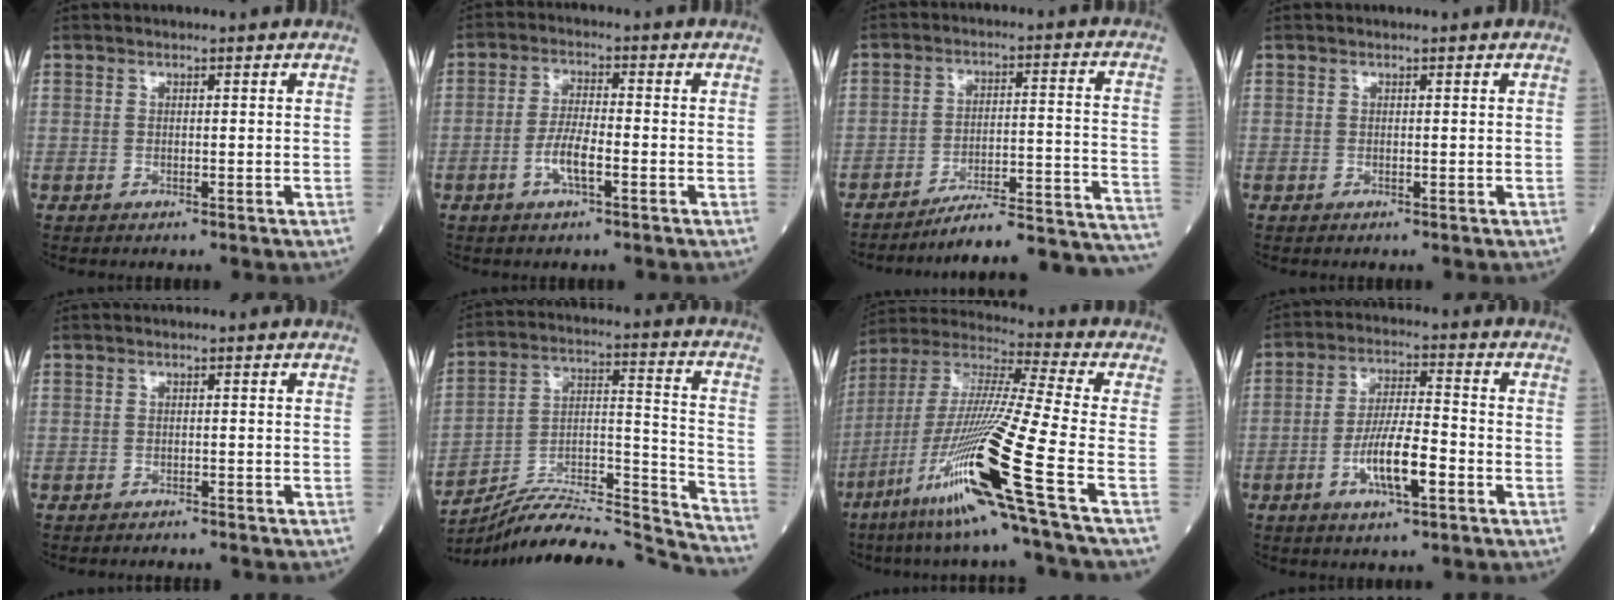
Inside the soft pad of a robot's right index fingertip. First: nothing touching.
{"total": 4.9, "force": [-1.9, 1.1, 4.4], "torque": [-0.087, 0.003, -0.036]}
{"total": 20.5, "force": [-19.6, -0.5, 6.2], "torque": [-0.027, 0.018, -0.264]}
{"total": 0.0}
{"total": 3.4, "force": [-3.3, 0.5, 0.9], "torque": [-0.015, -0.004, -0.040]}
{"total": 22.5, "force": [-21.8, 0.4, 5.5], "torque": [-0.092, 0.031, -0.344]}
{"total": 22.2, "force": [-9.9, -1.7, 19.8], "torque": [-0.405, -0.041, -0.195]}
{"total": 8.6, "force": [-3.3, 1.7, 7.7], "torque": [-0.145, 0.003, -0.058]}